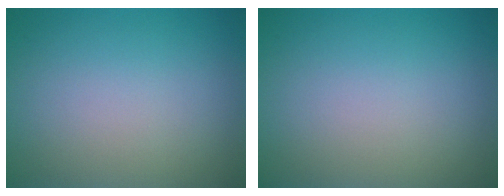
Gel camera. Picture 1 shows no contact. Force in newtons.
{"total": 0.0}